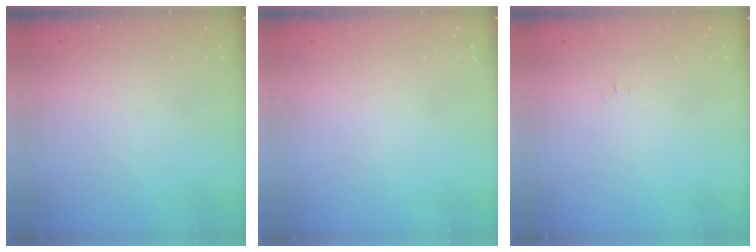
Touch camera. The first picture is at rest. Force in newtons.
{"total": 1.8, "press": 1.8, "slide": 0.4}
{"total": 2.5, "press": 2.5, "slide": 0.3}